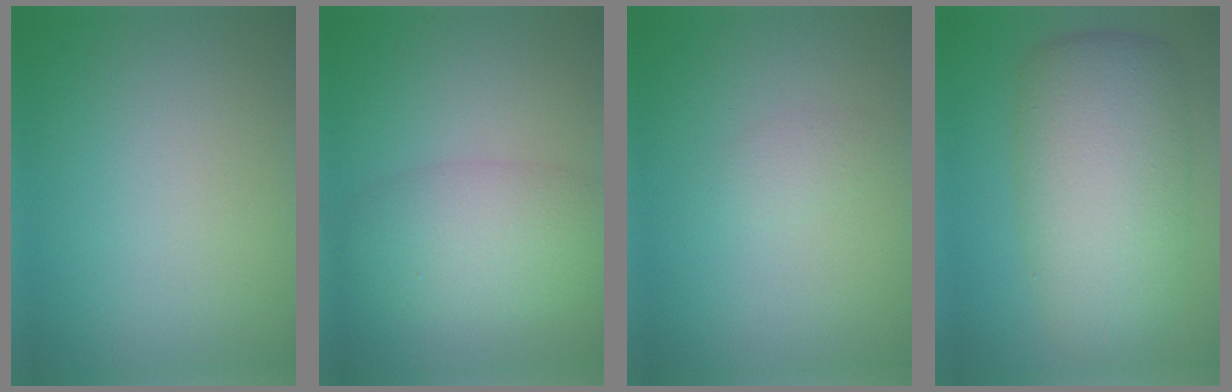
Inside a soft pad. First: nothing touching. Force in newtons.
{"total": 5.7, "press": 5.7, "slide": 0.3}
{"total": 1.2, "press": 1.2, "slide": 0.0}
{"total": 9.7, "press": 9.7, "slide": 0.5}